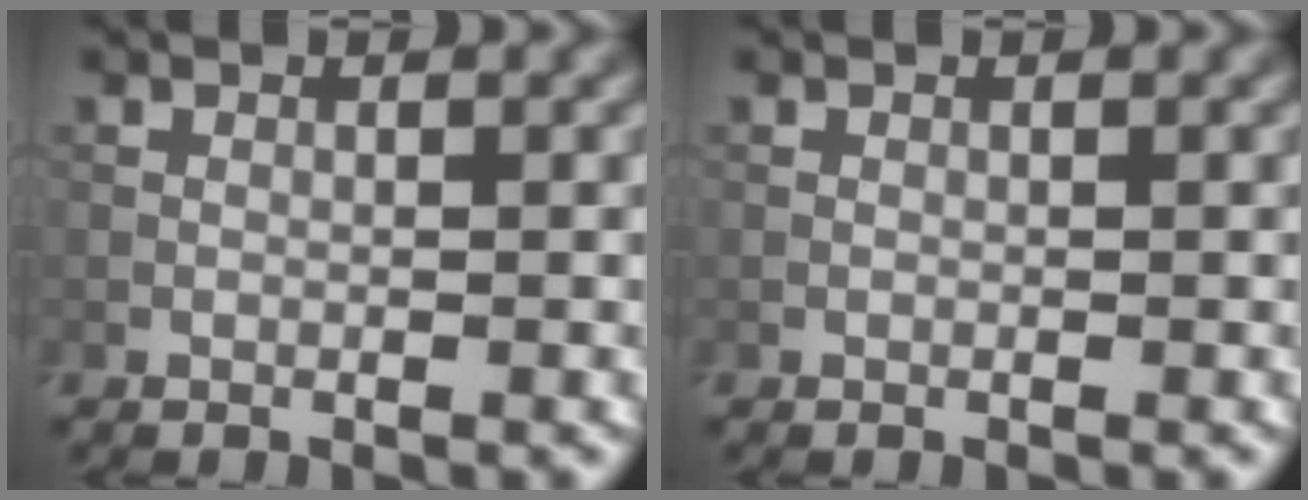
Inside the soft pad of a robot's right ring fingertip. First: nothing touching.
{"total": 0.0}